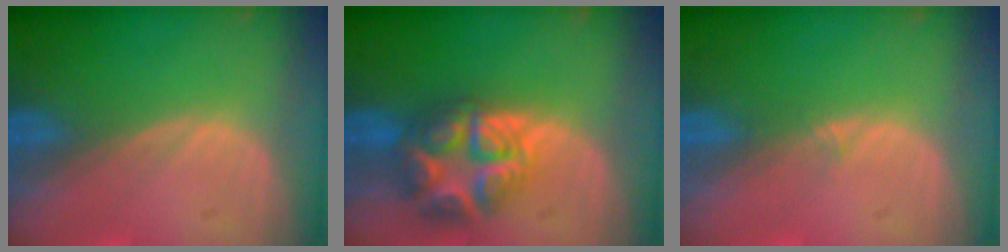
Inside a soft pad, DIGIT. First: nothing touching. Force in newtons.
{"total": 8.0, "press": 8.0, "slide": 0.5}
{"total": 0.9, "press": 0.5, "slide": 0.7}